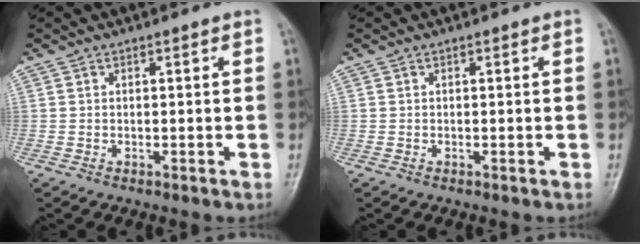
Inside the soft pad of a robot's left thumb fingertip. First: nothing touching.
{"total": 0.0}